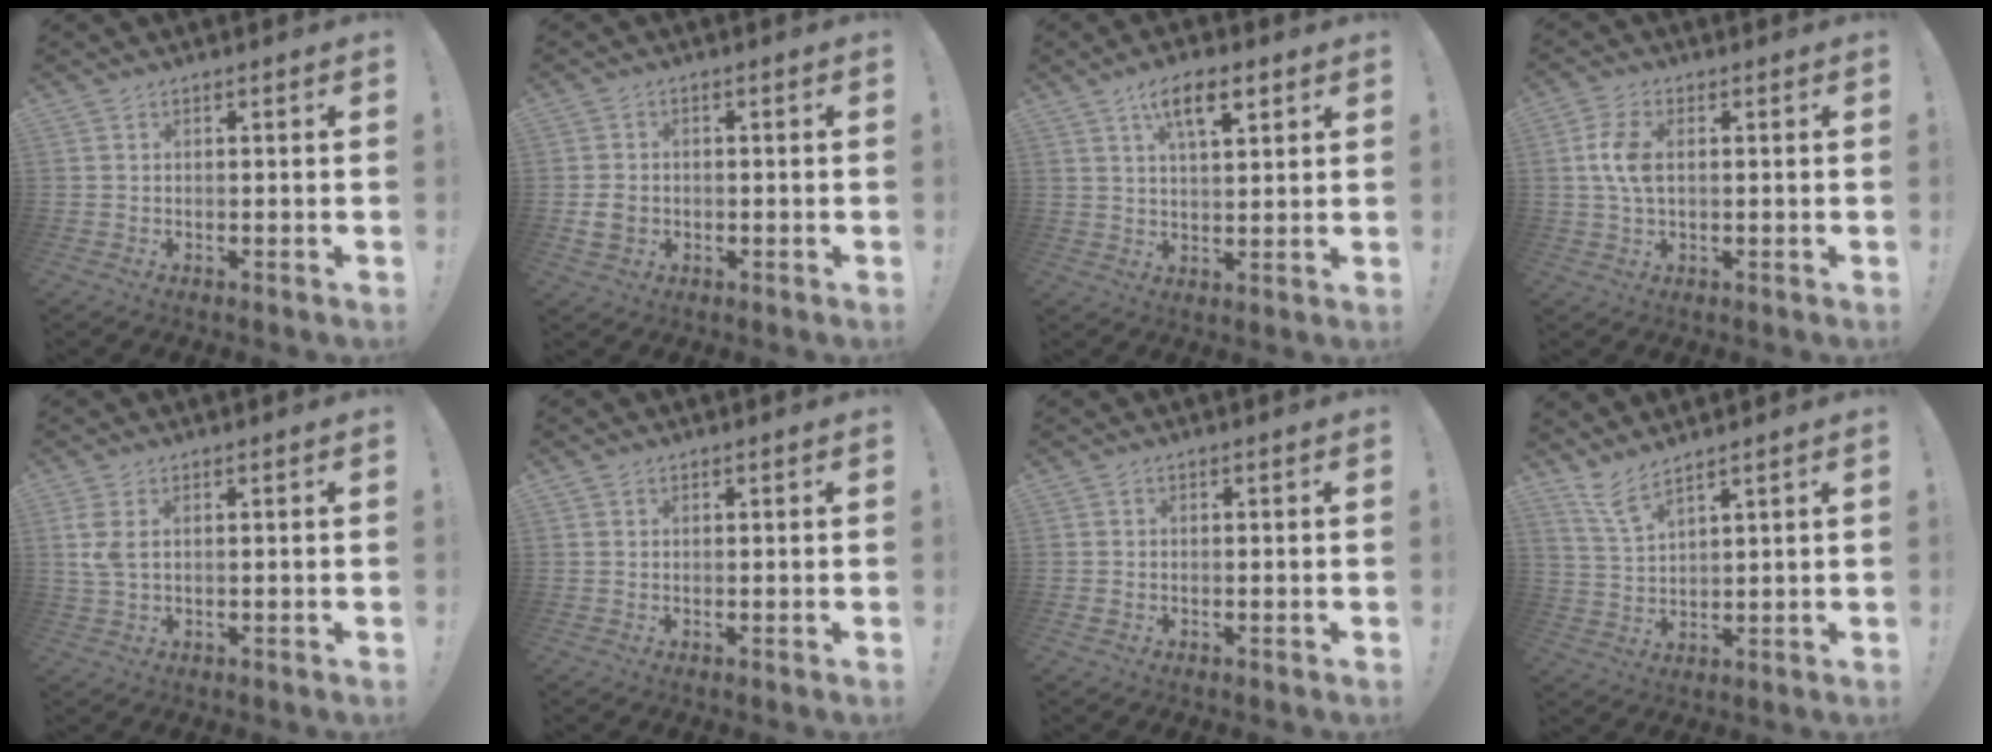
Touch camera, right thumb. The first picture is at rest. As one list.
[{"total": 4.7, "force": [-0.6, 3.8, 2.7], "torque": [-0.044, 0.002, -0.011]}, {"total": 9.3, "force": [4.8, 3.6, 7.1], "torque": [-0.106, -0.013, 0.080]}, {"total": 7.1, "force": [0.8, 4.2, 5.7], "torque": [-0.112, 0.000, 0.011]}, {"total": 4.1, "force": [1.5, 1.8, 3.4], "torque": [-0.074, -0.001, 0.026]}, {"total": 0.8, "force": [0.6, 0.5, 0.1], "torque": [0.005, -0.002, 0.011]}, {"total": 0.6, "force": [-0.3, 0.4, 0.3], "torque": [-0.010, 0.004, -0.003]}, {"total": 6.5, "force": [5.4, 1.0, 3.4], "torque": [-0.074, -0.028, 0.100]}]